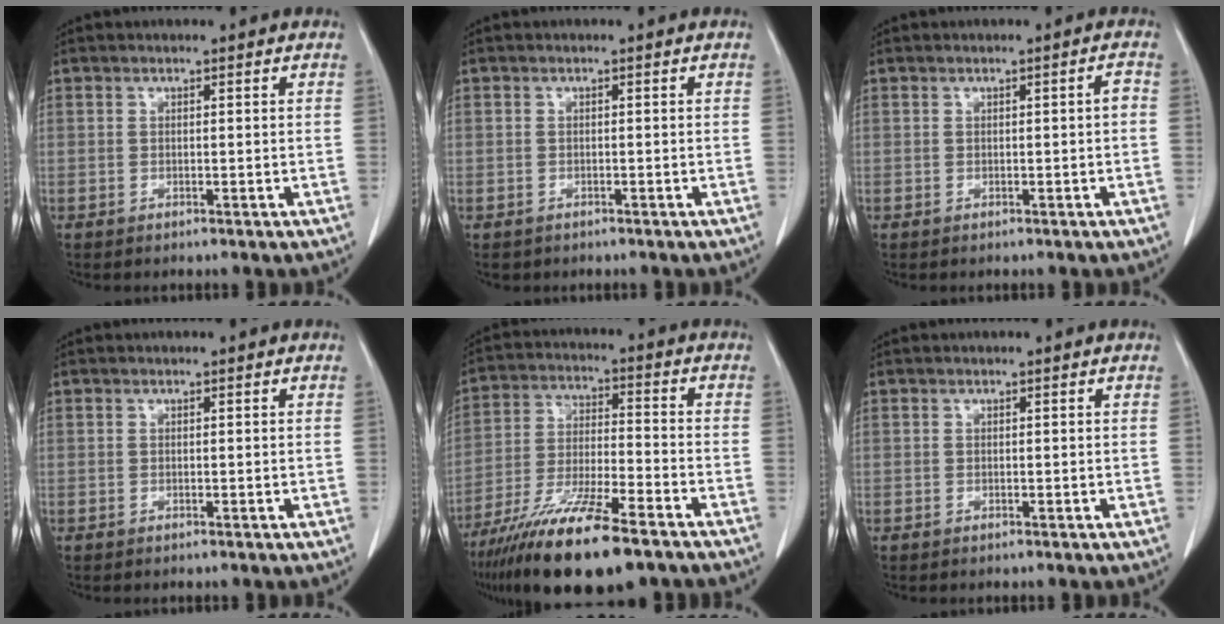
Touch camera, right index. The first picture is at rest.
{"total": 1.0, "force": [-0.6, 0.9, 0.0], "torque": [-0.010, 0.003, -0.005]}
{"total": 1.2, "force": [-0.2, 0.1, 1.1], "torque": [-0.013, 0.001, -0.002]}
{"total": 0.0}
{"total": 17.3, "force": [-12.0, 2.6, 12.1], "torque": [-0.224, -0.041, -0.214]}
{"total": 0.0}